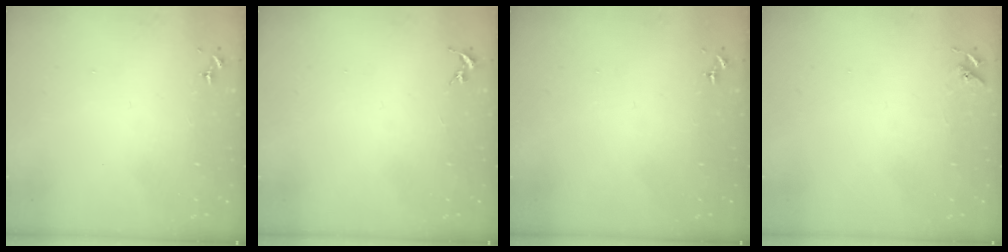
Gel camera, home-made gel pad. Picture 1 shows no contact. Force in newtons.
{"total": 0.0}
{"total": 0.0}
{"total": 5.8, "press": 5.8, "slide": 0.7}